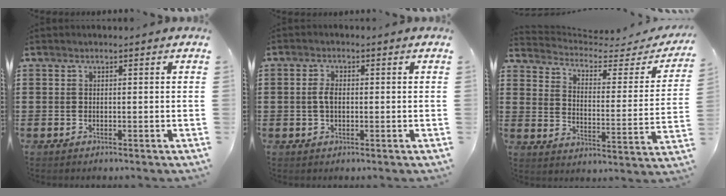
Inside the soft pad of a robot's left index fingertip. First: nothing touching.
{"total": 2.6, "force": [0.1, 1.3, 2.2], "torque": [-0.054, 0.003, -0.003]}
{"total": 3.9, "force": [3.3, 1.3, 1.5], "torque": [-0.052, -0.023, 0.050]}